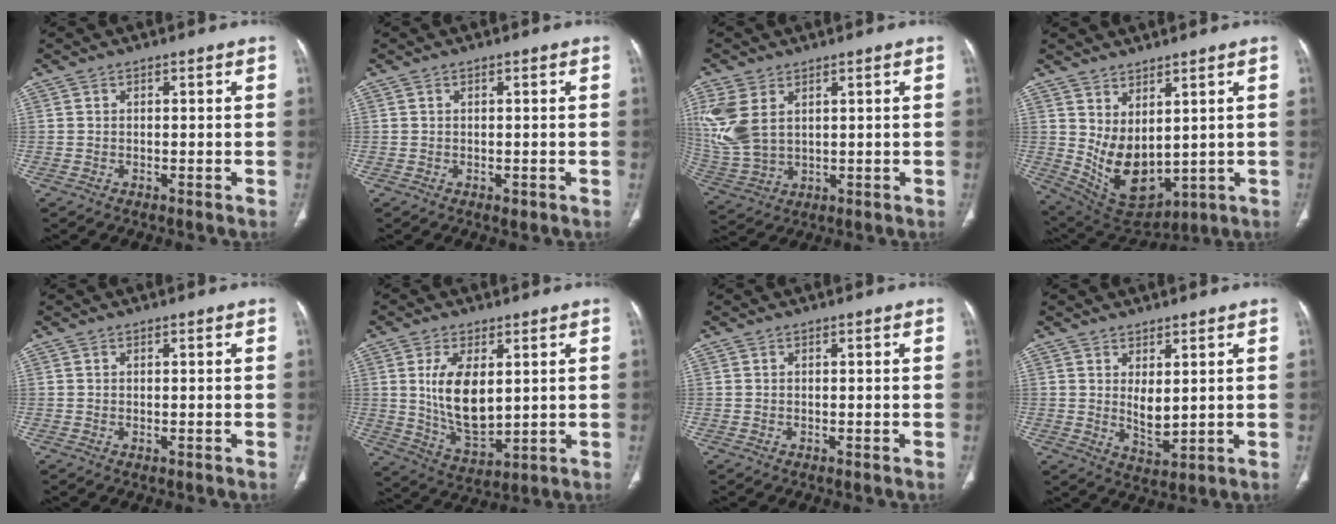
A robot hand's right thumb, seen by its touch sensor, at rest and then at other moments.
{"total": 1.2, "force": [-0.1, 0.7, 1.0], "torque": [-0.016, -0.003, 0.003]}
{"total": 11.4, "force": [3.8, 7.2, 8.0], "torque": [-0.193, -0.008, 0.094]}
{"total": 11.4, "force": [2.3, 6.6, 9.0], "torque": [-0.143, -0.032, 0.077]}
{"total": 0.0}
{"total": 11.7, "force": [2.3, 6.2, 9.7], "torque": [-0.167, -0.025, 0.058]}
{"total": 0.0}
{"total": 4.8, "force": [1.3, 2.3, 3.9], "torque": [-0.061, -0.023, 0.036]}